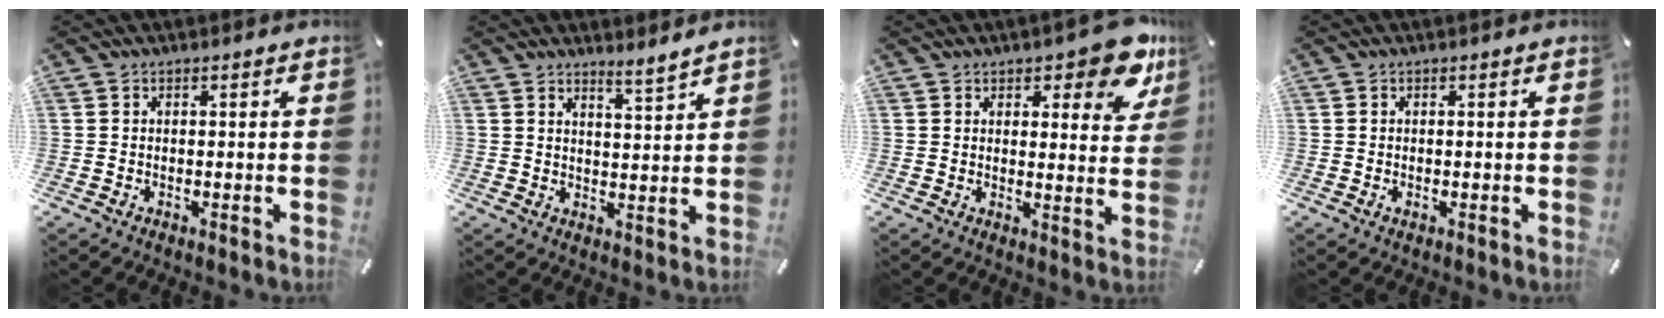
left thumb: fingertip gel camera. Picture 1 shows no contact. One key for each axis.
{"total": 3.9, "fx": 3.8, "fy": -0.2, "fz": 0.9, "tx": -0.018, "ty": -0.029, "tz": 0.068}
{"total": 9.3, "fx": 6.7, "fy": 4.2, "fz": 4.8, "tx": -0.040, "ty": -0.049, "tz": 0.114}
{"total": 0.6, "fx": -0.1, "fy": 0.4, "fz": 0.4, "tx": -0.008, "ty": -0.001, "tz": -0.003}